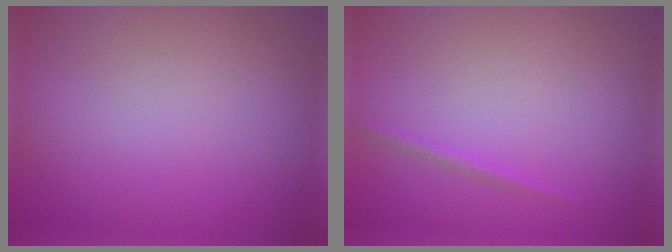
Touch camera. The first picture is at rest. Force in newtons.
{"total": 0.7, "press": 0.7, "slide": 0.1}